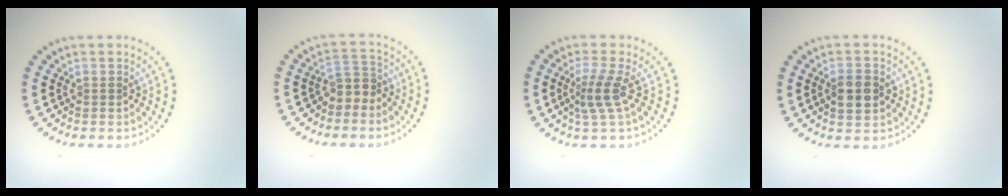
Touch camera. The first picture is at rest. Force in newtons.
{"total": 2.1, "press": 1.6, "slide": 1.5}
{"total": 2.6, "press": 1.8, "slide": 1.8}
{"total": 3.3, "press": 3.2, "slide": 0.2}